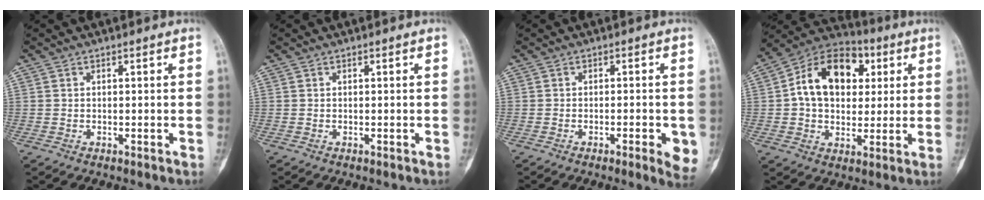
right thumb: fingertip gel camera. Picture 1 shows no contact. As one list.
[{"total": 0.0}, {"total": 5.1, "force": [-1.7, 1.2, 4.7], "torque": [-0.061, -0.005, -0.021]}, {"total": 16.9, "force": [3.6, 11.8, 11.5], "torque": [-0.152, 0.013, 0.052]}]